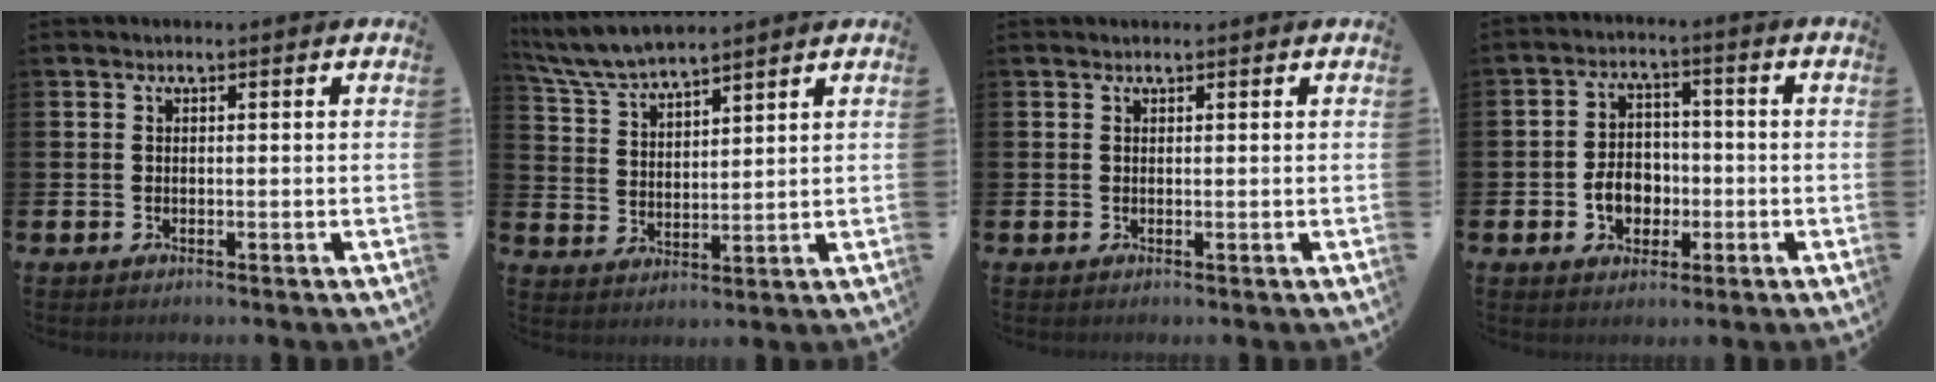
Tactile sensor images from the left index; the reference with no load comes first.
{"total": 5.8, "force": [5.6, 0.6, 1.3], "torque": [-0.050, -0.026, 0.102]}
{"total": 0.0}
{"total": 5.1, "force": [-2.0, 3.9, 2.6], "torque": [-0.033, 0.003, -0.045]}